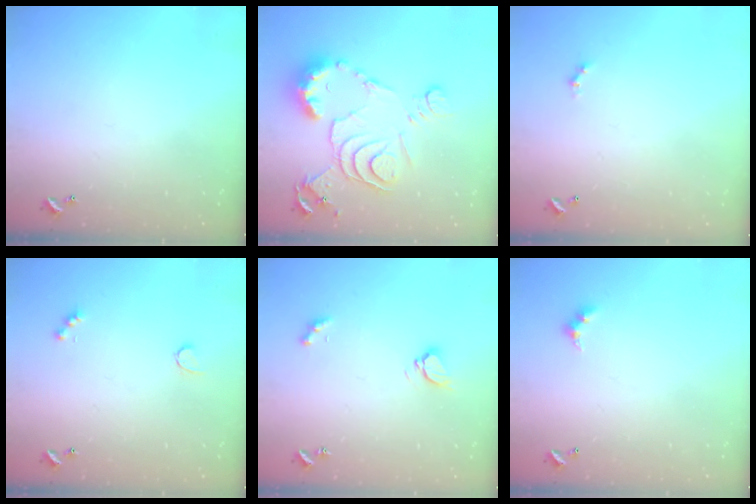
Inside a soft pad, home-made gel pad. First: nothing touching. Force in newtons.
{"total": 15.2, "press": 15.1, "slide": 1.6}
{"total": 0.0}
{"total": 2.6, "press": 2.5, "slide": 0.5}
{"total": 3.2, "press": 3.2, "slide": 0.4}
{"total": 3.0, "press": 2.9, "slide": 0.5}